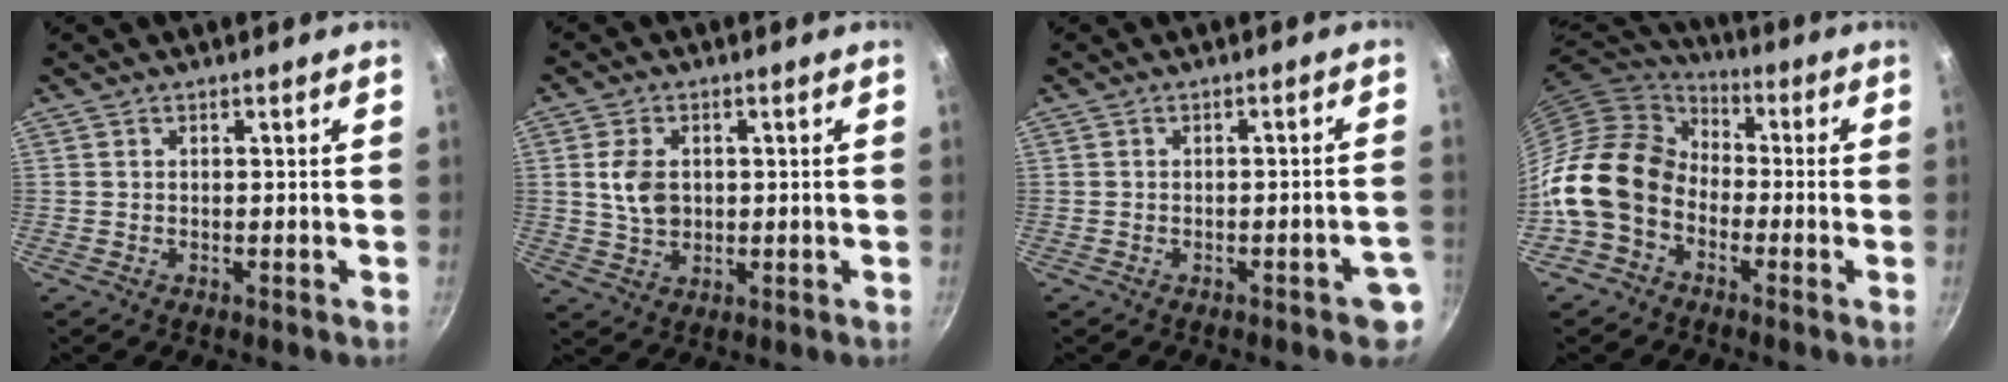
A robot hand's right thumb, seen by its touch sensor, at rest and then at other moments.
{"total": 6.5, "force": [0.9, 4.6, 4.5], "torque": [-0.076, -0.002, 0.017]}
{"total": 4.8, "force": [-2.3, 1.5, 4.0], "torque": [-0.038, 0.024, -0.018]}
{"total": 15.8, "force": [-4.1, 12.1, 9.3], "torque": [-0.141, 0.051, -0.099]}